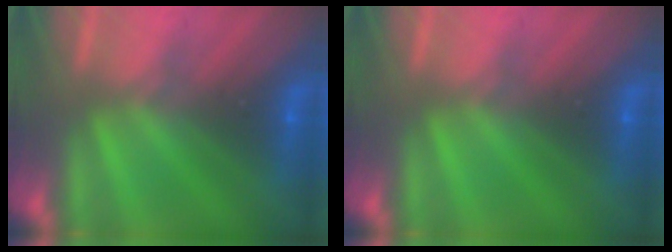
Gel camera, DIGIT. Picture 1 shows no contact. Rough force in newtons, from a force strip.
{"total": 0.0}